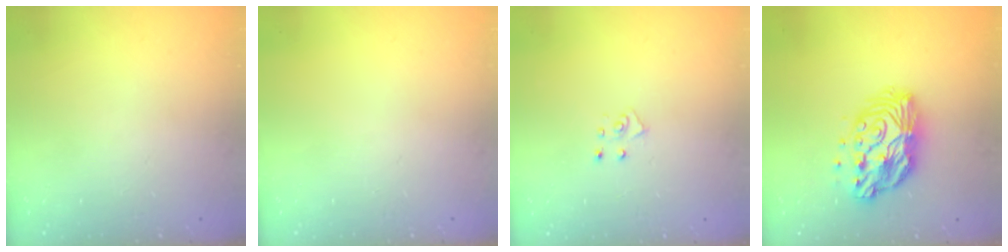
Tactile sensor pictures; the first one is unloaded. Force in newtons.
{"total": 0.0}
{"total": 4.9, "press": 4.8, "slide": 0.4}
{"total": 12.8, "press": 12.8, "slide": 0.9}